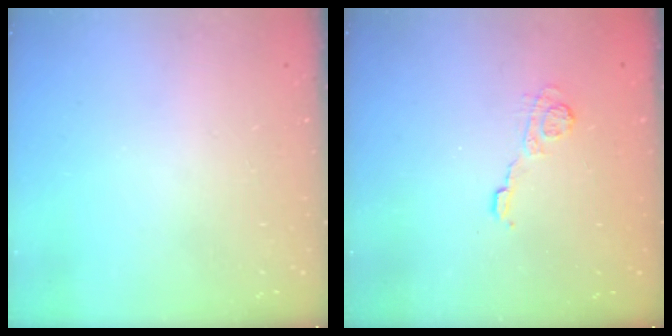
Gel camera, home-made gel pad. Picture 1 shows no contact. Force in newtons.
{"total": 4.5, "press": 4.3, "slide": 1.4}